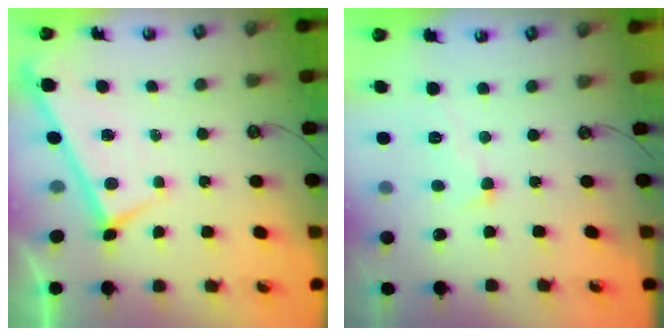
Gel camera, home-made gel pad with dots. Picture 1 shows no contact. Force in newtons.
{"total": 1.0, "press": 0.3, "slide": 0.9}